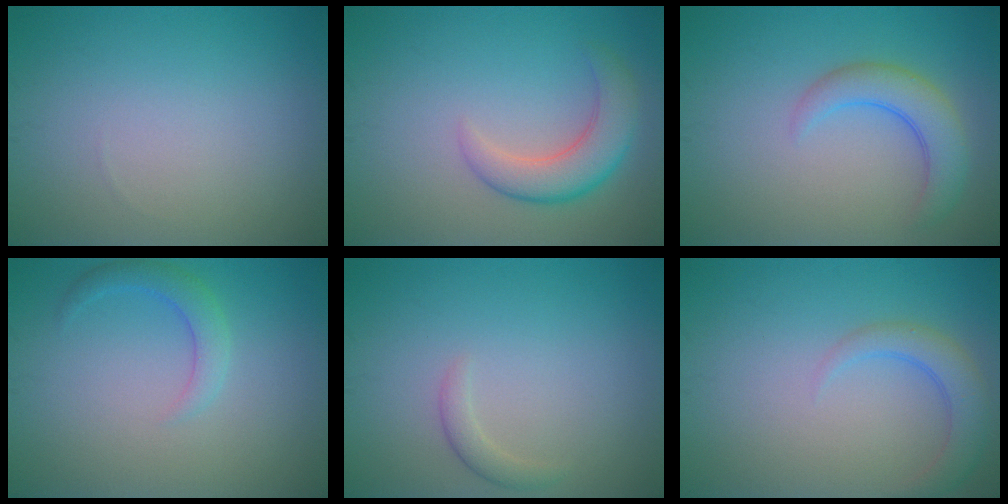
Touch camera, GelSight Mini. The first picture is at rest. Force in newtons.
{"total": 4.1, "press": 4.1, "slide": 0.2}
{"total": 3.8, "press": 3.7, "slide": 0.4}
{"total": 2.2, "press": 2.1, "slide": 0.2}
{"total": 1.2, "press": 1.2, "slide": 0.1}
{"total": 3.0, "press": 3.0, "slide": 0.3}